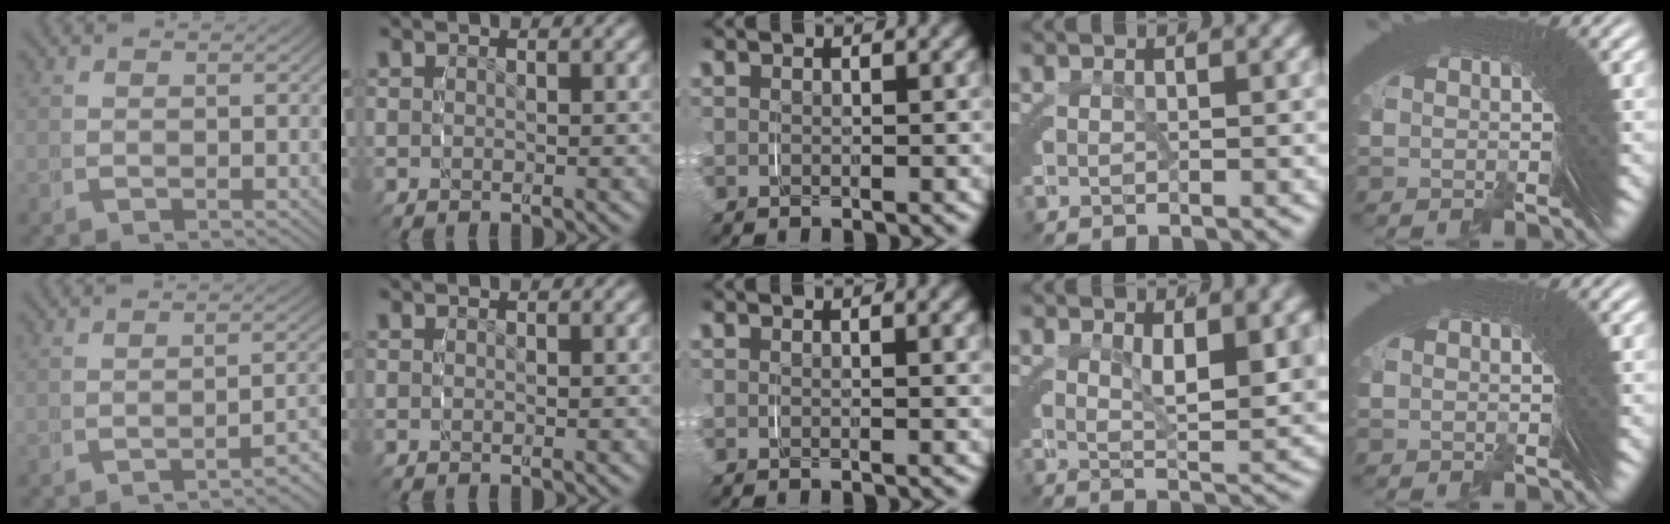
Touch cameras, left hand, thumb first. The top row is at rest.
{"thumb": {"total": 3.8, "force": [-2.8, 0.5, 2.6], "torque": [-0.030, 0.002, -0.038]}, "middle": {"total": 0.6, "force": [0.3, -0.3, 0.4], "torque": [-0.006, 0.000, 0.005]}, "ring": {"total": 4.6, "force": [2.4, 0.4, 3.9], "torque": [-0.046, -0.016, 0.046]}}